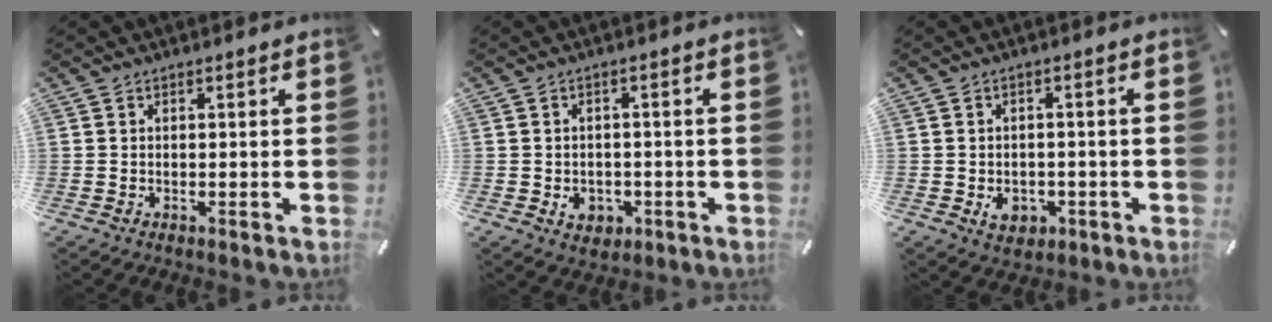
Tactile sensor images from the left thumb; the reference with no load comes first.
{"total": 4.5, "force": [-1.3, 3.7, 2.1], "torque": [-0.025, -0.002, -0.024]}
{"total": 4.8, "force": [-1.4, 3.9, 2.5], "torque": [-0.038, -0.003, -0.028]}